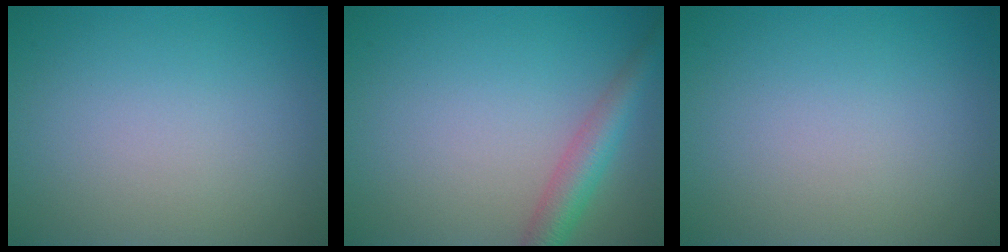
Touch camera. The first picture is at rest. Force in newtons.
{"total": 3.6, "press": 3.6, "slide": 0.2}
{"total": 0.0}